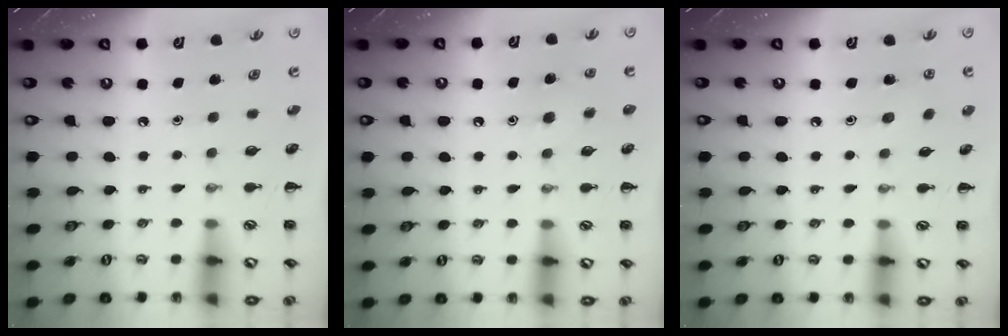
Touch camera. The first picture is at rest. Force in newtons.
{"total": 6.8, "press": 6.6, "slide": 1.6}
{"total": 6.1, "press": 5.9, "slide": 1.8}